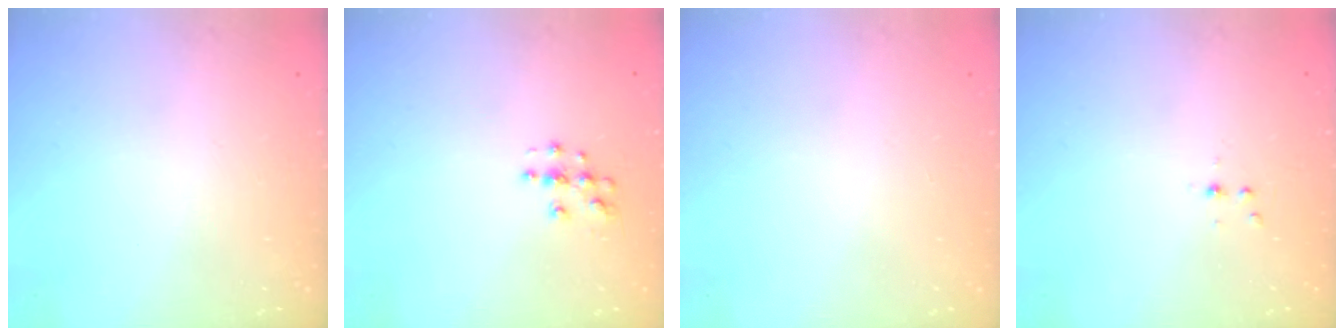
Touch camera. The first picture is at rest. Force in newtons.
{"total": 3.8, "press": 3.8, "slide": 0.2}
{"total": 0.0}
{"total": 2.7, "press": 2.3, "slide": 1.4}